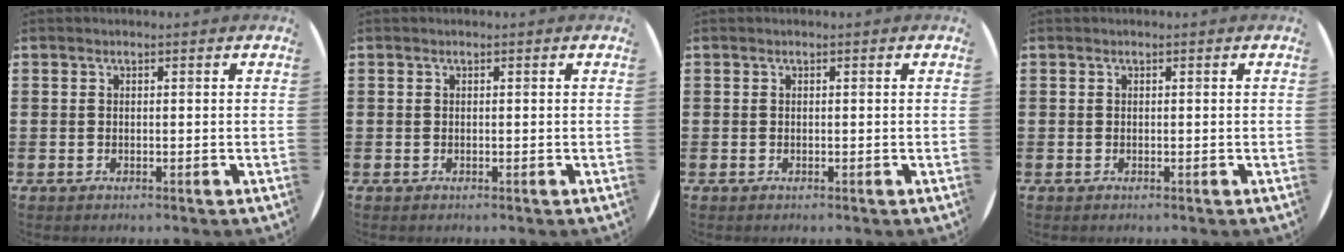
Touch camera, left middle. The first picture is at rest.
{"total": 0.0}
{"total": 0.0}
{"total": 0.0}